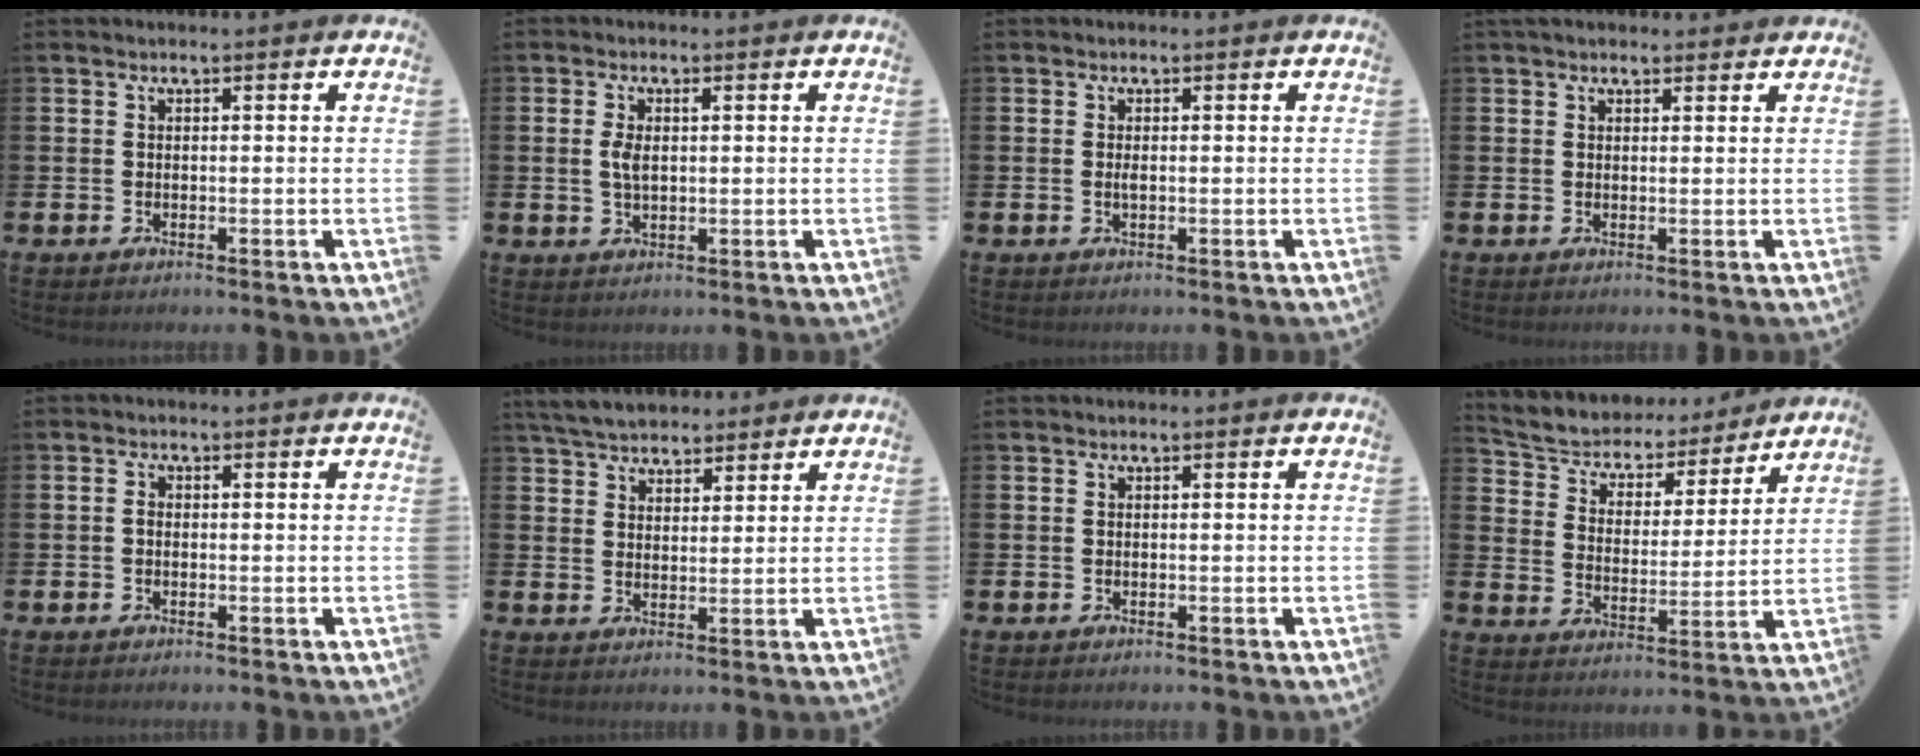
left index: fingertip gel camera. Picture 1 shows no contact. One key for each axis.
{"total": 2.3, "fx": 0.6, "fy": 1.1, "fz": 2.0, "tx": -0.033, "ty": 0.003, "tz": 0.007}
{"total": 0.8, "fx": 0.0, "fy": 0.3, "fz": 0.8, "tx": -0.013, "ty": -0.001, "tz": -0.001}
{"total": 1.8, "fx": 1.6, "fy": 0.7, "fz": 0.3, "tx": 0.001, "ty": 0.000, "tz": 0.028}
{"total": 1.0, "fx": -0.3, "fy": 0.7, "fz": 0.7, "tx": -0.010, "ty": 0.002, "tz": -0.008}
{"total": 5.3, "fx": 5.0, "fy": 1.5, "fz": 0.7, "tx": -0.036, "ty": -0.013, "tz": 0.094}
{"total": 0.0}
{"total": 6.3, "fx": 5.8, "fy": 2.4, "fz": 0.7, "tx": -0.053, "ty": -0.043, "tz": 0.099}